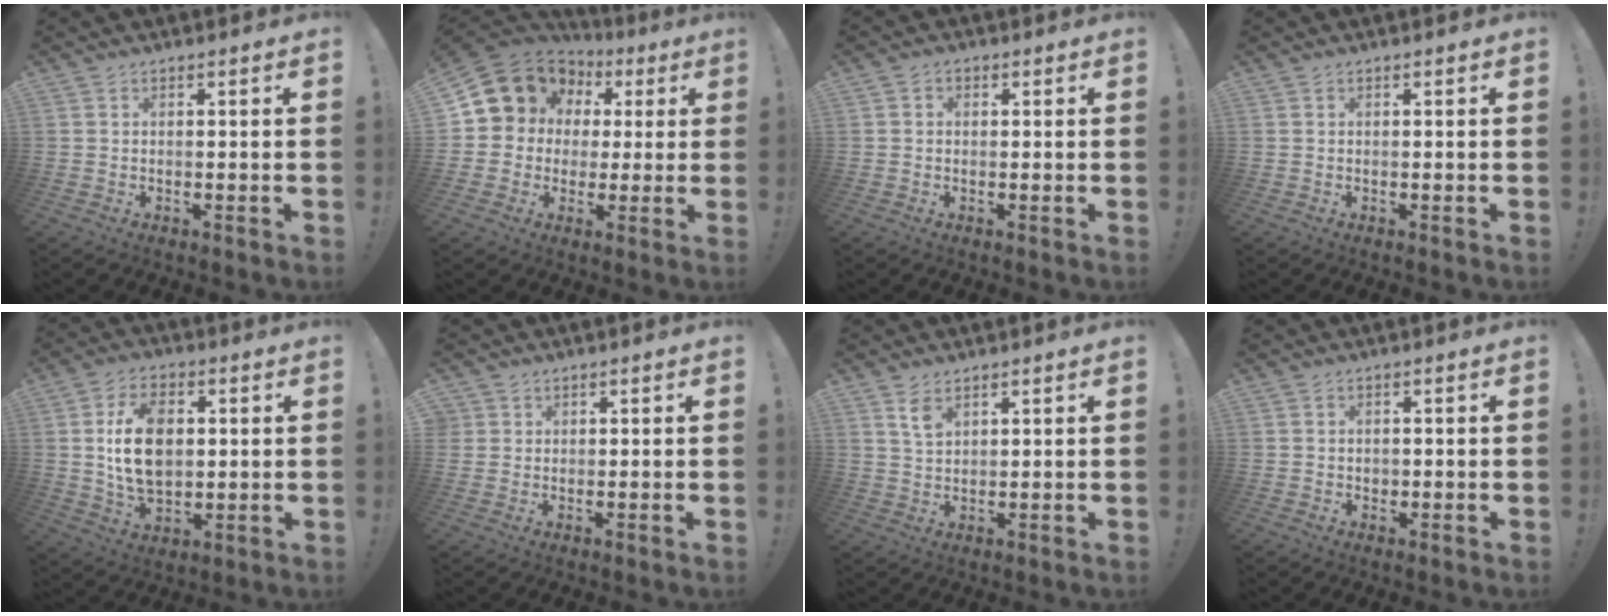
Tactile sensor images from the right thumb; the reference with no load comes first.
{"total": 10.6, "force": [4.0, 9.3, 3.0], "torque": [-0.045, -0.024, 0.090]}
{"total": 1.5, "force": [-0.3, 1.3, 0.8], "torque": [-0.004, 0.002, -0.007]}
{"total": 0.0}
{"total": 14.9, "force": [1.9, 9.9, 10.9], "torque": [-0.188, 0.004, 0.034]}
{"total": 1.7, "force": [1.0, 1.3, 0.1], "torque": [-0.003, -0.003, 0.019]}
{"total": 4.4, "force": [2.7, 2.1, 2.7], "torque": [-0.041, -0.016, 0.048]}
{"total": 1.1, "force": [0.1, 1.1, 0.3], "torque": [0.002, -0.001, -0.001]}